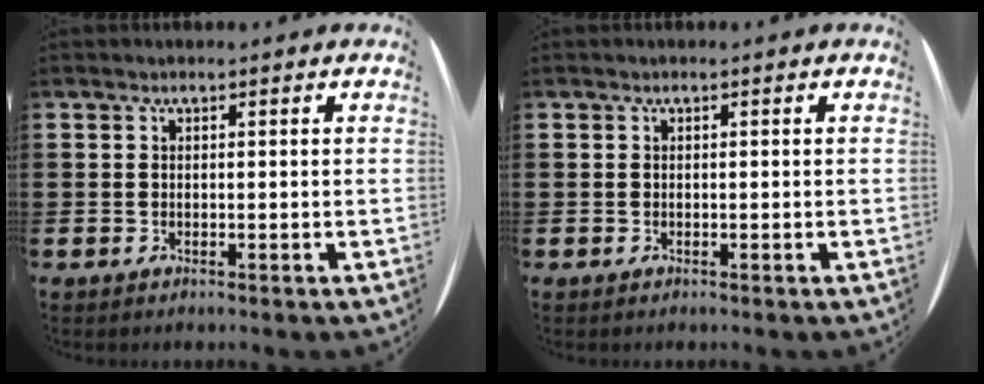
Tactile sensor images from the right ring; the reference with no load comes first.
{"total": 0.0}